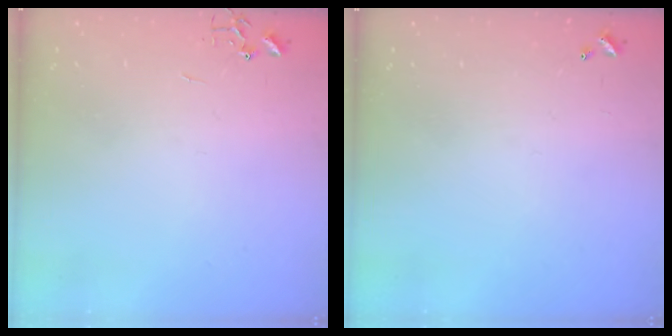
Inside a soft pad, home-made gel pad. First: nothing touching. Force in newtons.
{"total": 0.0}